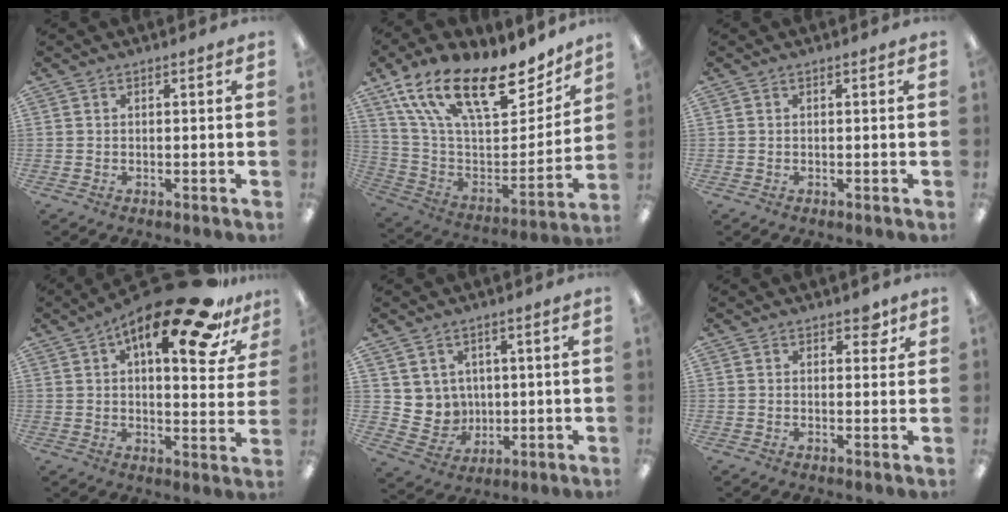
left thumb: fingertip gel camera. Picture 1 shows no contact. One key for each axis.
{"total": 22.6, "fx": 14.3, "fy": 9.8, "fz": 14.6, "tx": -0.239, "ty": -0.079, "tz": 0.252}
{"total": 0.0}
{"total": 21.2, "fx": 13.2, "fy": 6.6, "fz": 15.2, "tx": -0.227, "ty": -0.075, "tz": 0.210}
{"total": 6.2, "fx": 3.7, "fy": 5.0, "fz": -0.7, "tx": -0.011, "ty": -0.023, "tz": 0.076}
{"total": 3.5, "fx": 2.2, "fy": 1.9, "fz": 1.9, "tx": -0.009, "ty": -0.006, "tz": 0.033}